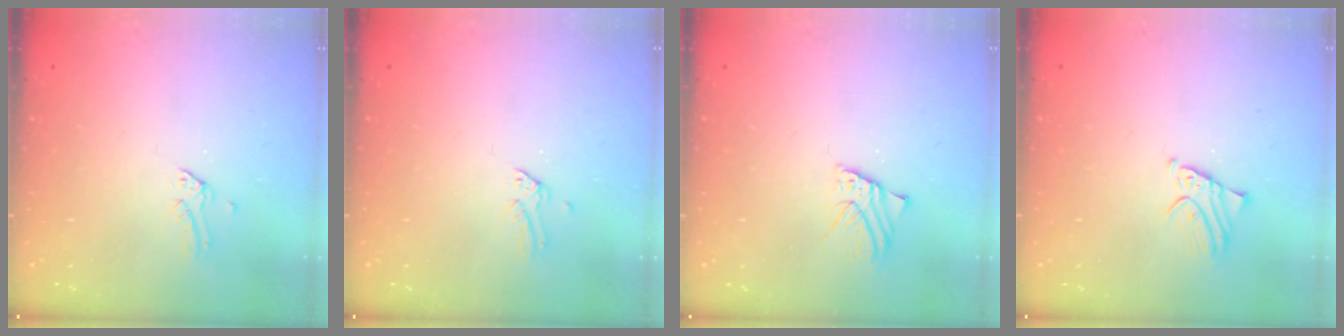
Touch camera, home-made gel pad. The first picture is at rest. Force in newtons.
{"total": 0.0}
{"total": 2.1, "press": 2.1, "slide": 0.0}
{"total": 2.0, "press": 2.0, "slide": 0.2}